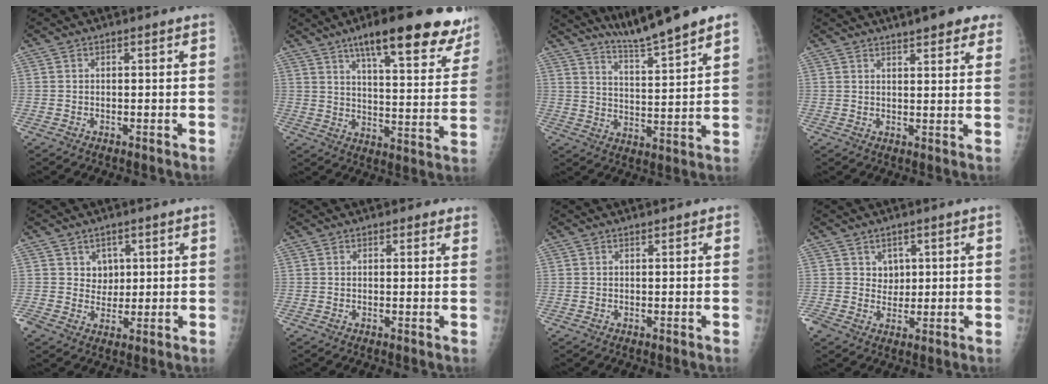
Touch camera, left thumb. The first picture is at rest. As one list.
[{"total": 21.9, "force": [15.1, 5.4, 14.9], "torque": [-0.169, -0.052, 0.206]}, {"total": 12.7, "force": [10.5, 0.4, 7.2], "torque": [-0.104, -0.056, 0.173]}, {"total": 9.3, "force": [6.7, 2.2, 6.1], "torque": [-0.058, -0.013, 0.078]}, {"total": 3.9, "force": [1.4, 3.4, 1.3], "torque": [0.008, -0.007, 0.021]}, {"total": 1.9, "force": [1.4, 0.9, 0.9], "torque": [0.003, -0.003, 0.009]}, {"total": 0.9, "force": [0.6, 0.4, 0.6], "torque": [-0.005, 0.000, 0.004]}, {"total": 3.6, "force": [1.1, 3.1, 1.4], "torque": [0.003, -0.007, 0.020]}]